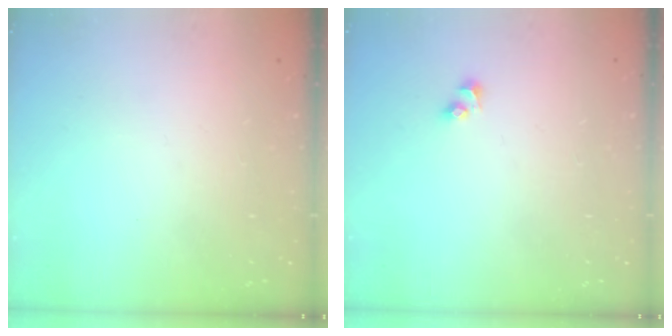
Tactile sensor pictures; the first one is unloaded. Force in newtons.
{"total": 2.7, "press": 2.5, "slide": 1.2}